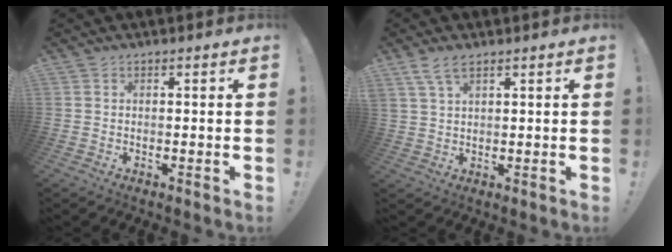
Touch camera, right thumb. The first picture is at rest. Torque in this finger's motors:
{"motor_torque": [0.39, 0.64, 1.60, 0.81, 0.13]}